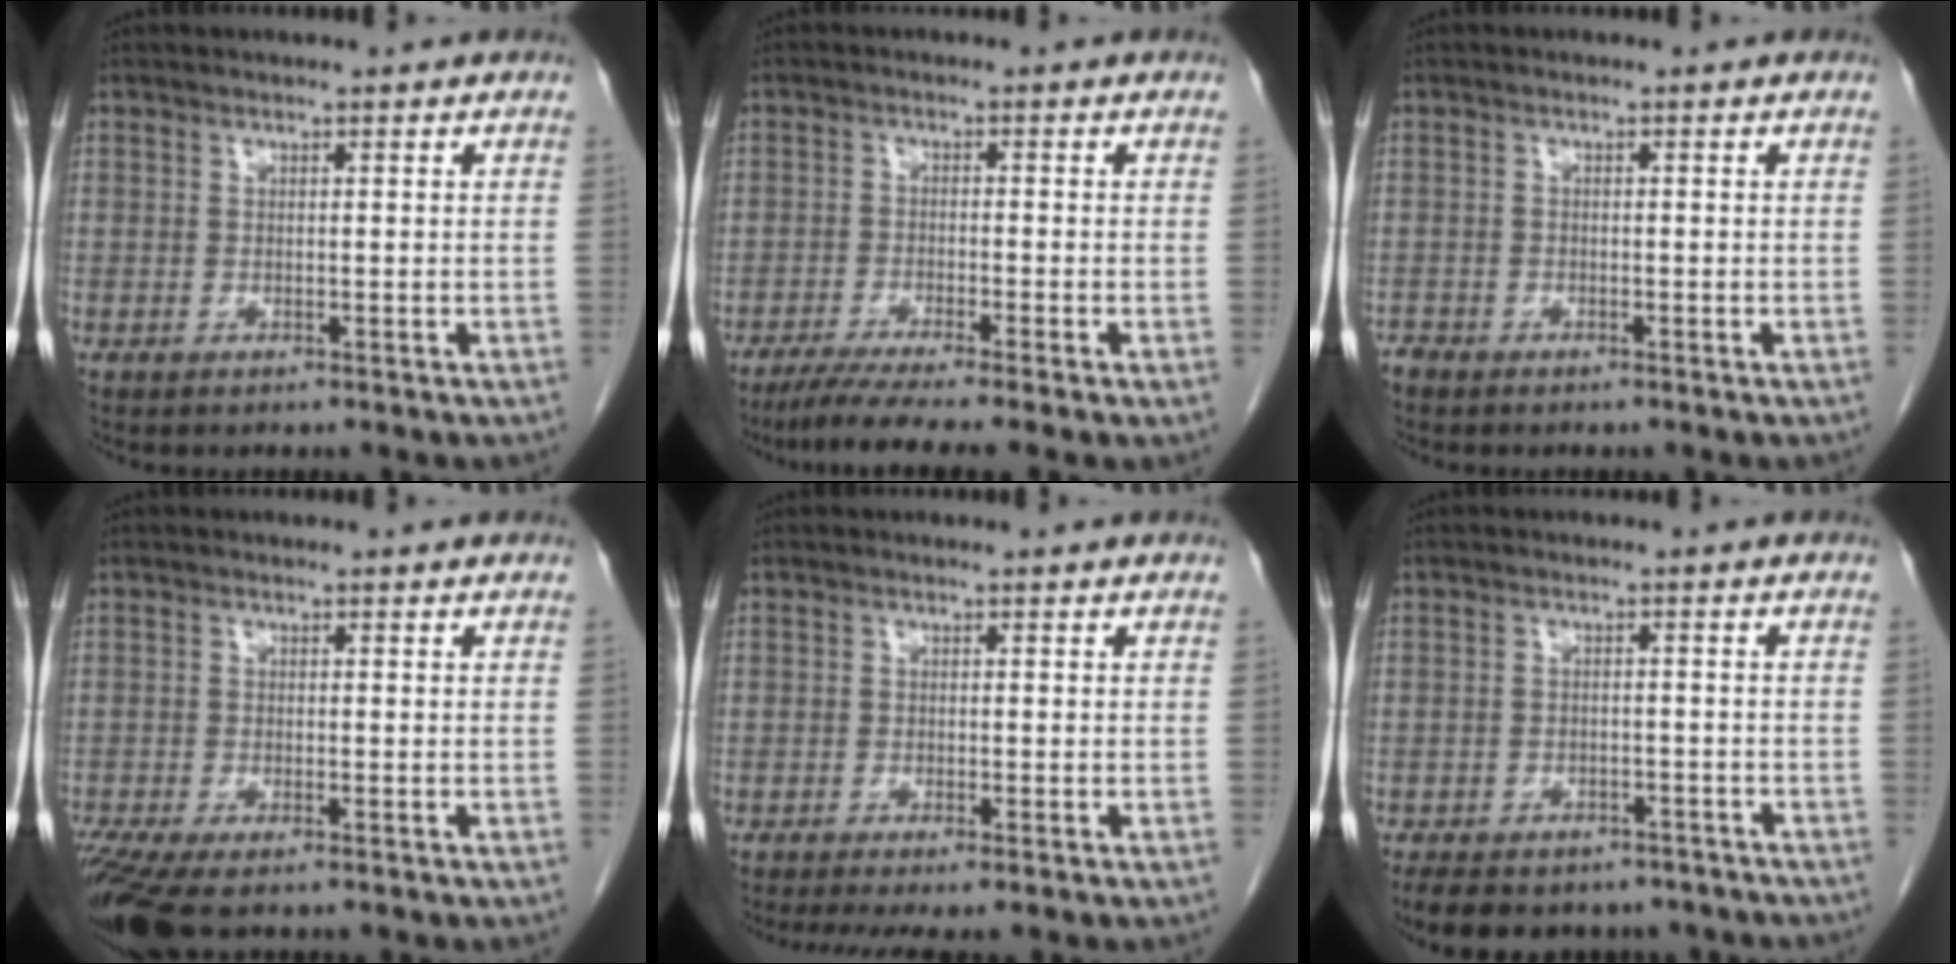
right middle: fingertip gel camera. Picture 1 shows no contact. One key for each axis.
{"total": 7.1, "fx": -5.2, "fy": -0.6, "fz": 4.7, "tx": -0.073, "ty": -0.019, "tz": -0.087}
{"total": 1.0, "fx": -1.0, "fy": 0.3, "fz": 0.0, "tx": -0.001, "ty": 0.000, "tz": -0.022}
{"total": 6.0, "fx": -4.4, "fy": 1.3, "fz": 3.9, "tx": -0.075, "ty": -0.015, "tz": -0.078}
{"total": 4.7, "fx": -3.6, "fy": 0.3, "fz": 2.9, "tx": -0.042, "ty": -0.012, "tz": -0.058}
{"total": 14.7, "fx": -12.1, "fy": 6.4, "fz": 5.4, "tx": -0.116, "ty": -0.002, "tz": -0.147}